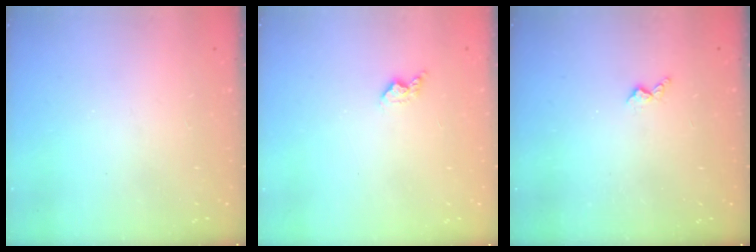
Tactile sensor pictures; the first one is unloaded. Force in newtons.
{"total": 4.4, "press": 4.4, "slide": 0.8}
{"total": 3.4, "press": 3.3, "slide": 0.6}